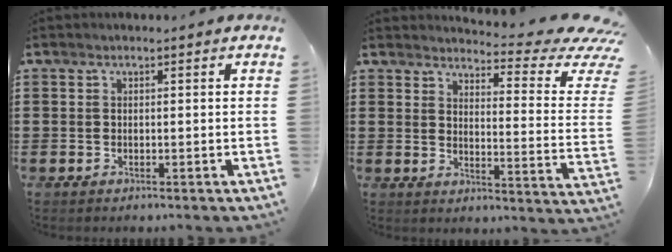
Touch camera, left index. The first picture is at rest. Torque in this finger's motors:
{"motor_torque": [2.14, 0.00, 0.40, 0.03]}